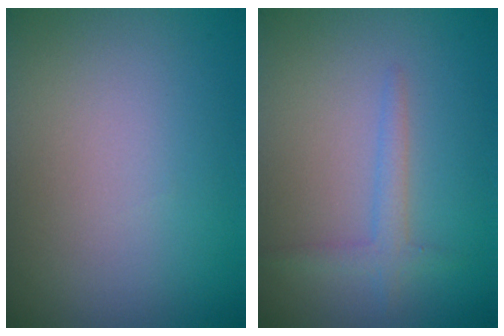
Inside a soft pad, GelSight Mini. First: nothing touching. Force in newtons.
{"total": 1.7, "press": 1.7, "slide": 0.1}